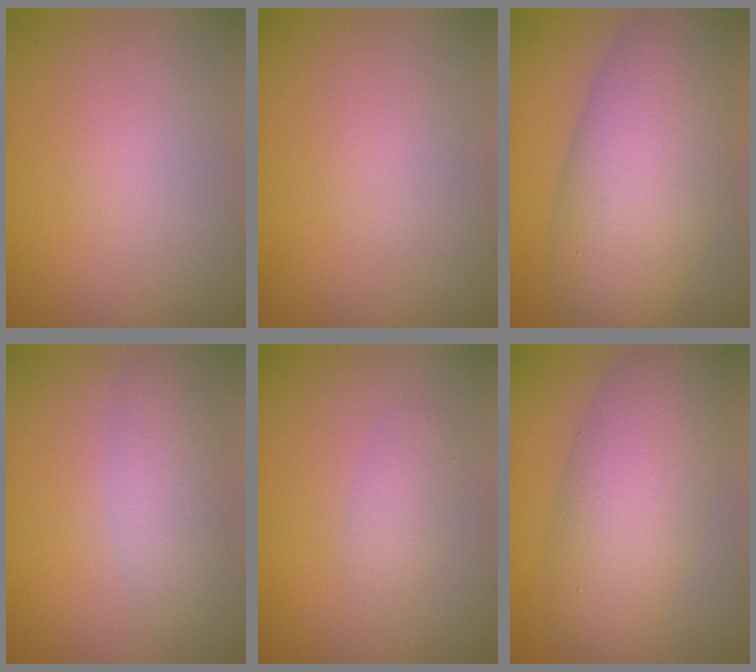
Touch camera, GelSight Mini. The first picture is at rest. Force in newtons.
{"total": 0.0}
{"total": 11.1, "press": 11.0, "slide": 0.8}
{"total": 3.1, "press": 3.1, "slide": 0.0}
{"total": 1.8, "press": 1.8, "slide": 0.0}
{"total": 7.8, "press": 7.8, "slide": 0.5}